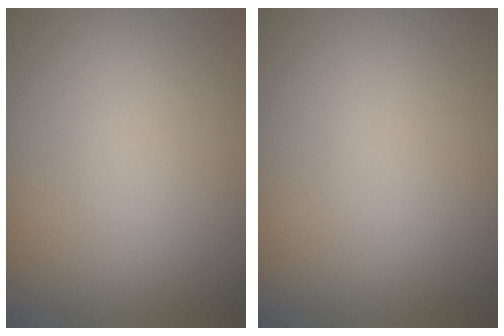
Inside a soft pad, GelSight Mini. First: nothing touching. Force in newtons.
{"total": 0.0}